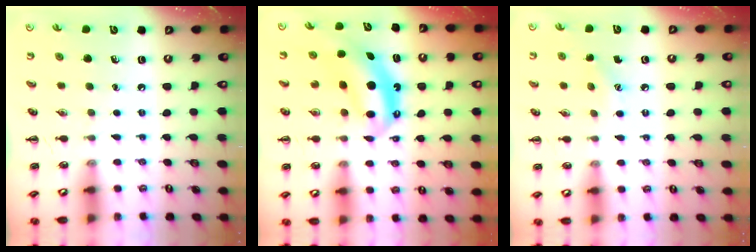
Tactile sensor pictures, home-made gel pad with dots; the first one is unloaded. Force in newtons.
{"total": 6.7, "press": 6.6, "slide": 1.1}
{"total": 5.4, "press": 5.2, "slide": 1.3}